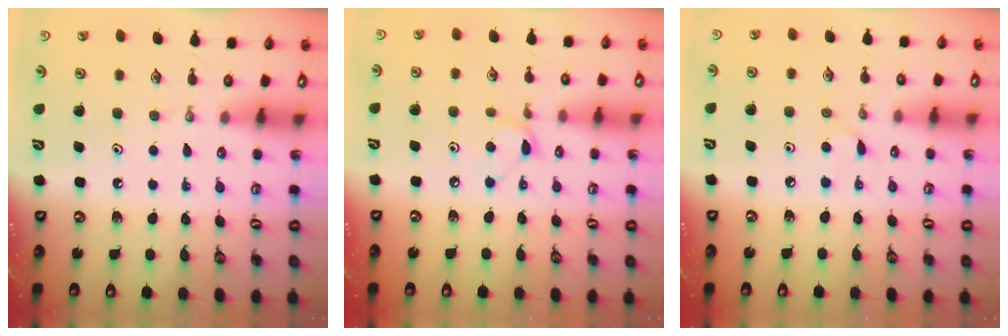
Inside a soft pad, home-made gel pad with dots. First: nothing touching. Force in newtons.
{"total": 4.3, "press": 4.3, "slide": 0.5}
{"total": 4.1, "press": 4.0, "slide": 0.4}